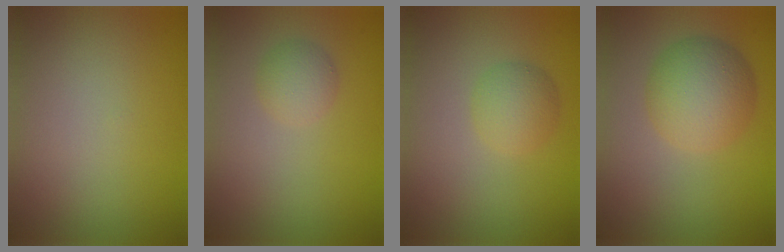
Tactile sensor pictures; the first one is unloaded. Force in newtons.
{"total": 1.8, "press": 1.8, "slide": 0.1}
{"total": 2.5, "press": 2.5, "slide": 0.1}
{"total": 5.4, "press": 5.4, "slide": 0.0}